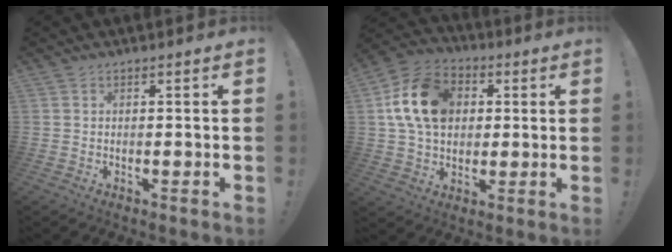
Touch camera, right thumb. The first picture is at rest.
{"total": 17.9, "force": [4.0, 13.2, 11.4], "torque": [-0.189, -0.001, 0.079]}